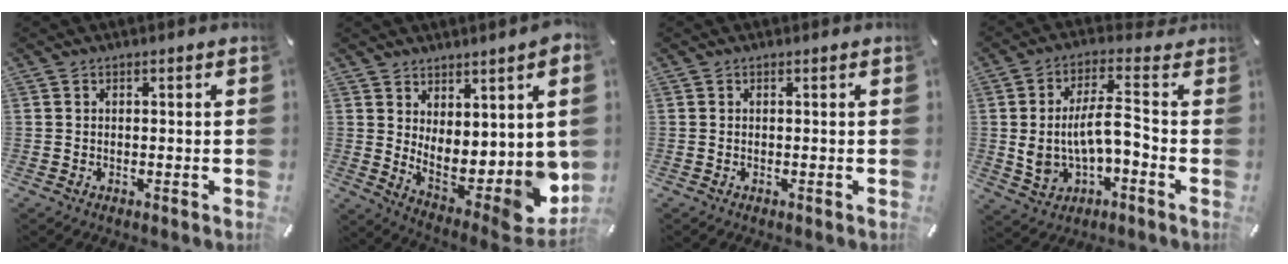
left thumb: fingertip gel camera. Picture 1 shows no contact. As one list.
[{"total": 8.1, "force": [1.0, 4.5, 6.7], "torque": [-0.051, -0.056, 0.028]}, {"total": 0.0}, {"total": 11.4, "force": [-0.5, 7.0, 9.0], "torque": [-0.176, 0.003, -0.006]}]